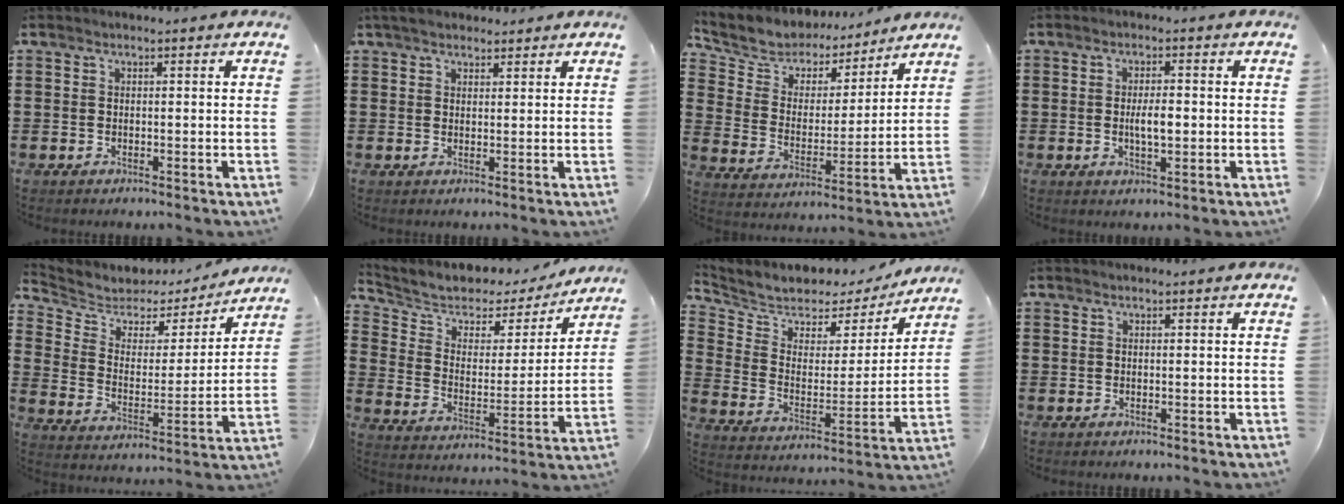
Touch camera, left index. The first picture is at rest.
{"total": 2.5, "force": [2.1, 1.0, 0.7], "torque": [-0.021, 0.005, 0.041]}
{"total": 6.3, "force": [5.7, 2.6, 0.0], "torque": [-0.045, -0.039, 0.100]}
{"total": 3.9, "force": [-0.2, 1.2, 3.7], "torque": [-0.060, -0.003, -0.007]}
{"total": 4.5, "force": [3.6, 2.6, 0.6], "torque": [-0.046, -0.026, 0.057]}
{"total": 4.7, "force": [3.8, 2.6, 0.9], "torque": [-0.052, -0.029, 0.058]}
{"total": 5.4, "force": [4.8, 2.3, 0.5], "torque": [-0.051, -0.040, 0.078]}
{"total": 0.0}